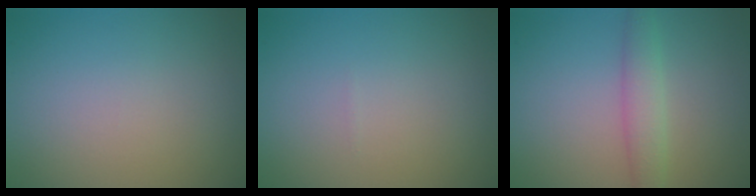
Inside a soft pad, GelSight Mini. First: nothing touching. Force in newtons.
{"total": 0.0}
{"total": 2.8, "press": 2.8, "slide": 0.1}